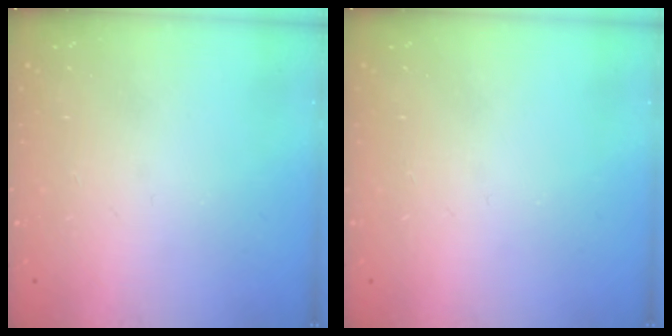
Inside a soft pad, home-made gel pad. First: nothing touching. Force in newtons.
{"total": 0.0}